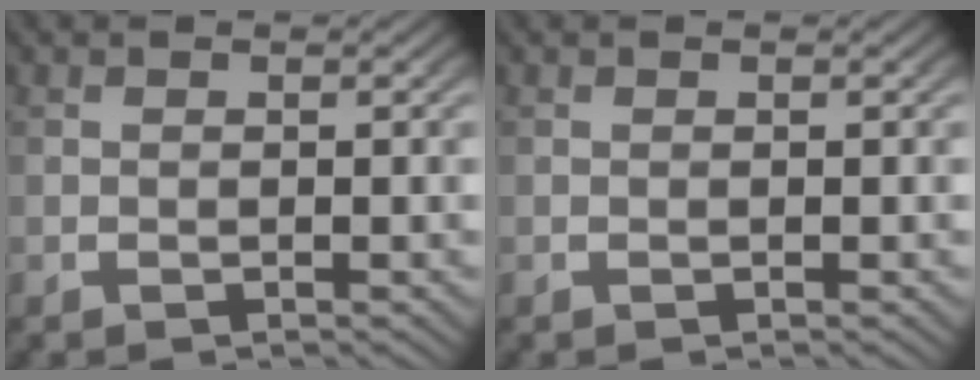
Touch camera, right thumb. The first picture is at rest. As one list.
[{"total": 0.0}]